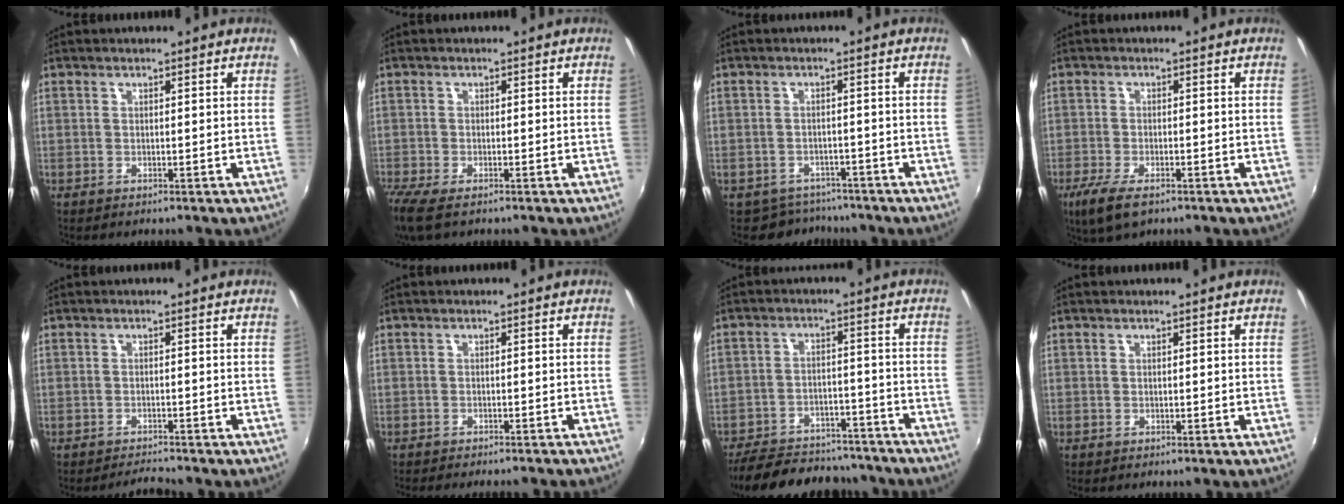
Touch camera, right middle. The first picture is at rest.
{"total": 5.6, "force": [-4.1, 1.3, 3.6], "torque": [-0.086, -0.029, -0.078]}
{"total": 5.7, "force": [-4.8, 2.9, 0.3], "torque": [-0.018, 0.001, -0.072]}
{"total": 6.8, "force": [-4.4, 2.3, 4.7], "torque": [-0.113, -0.027, -0.080]}
{"total": 2.2, "force": [-2.1, -0.1, 0.2], "torque": [-0.012, -0.004, -0.040]}
{"total": 4.6, "force": [-4.1, 0.2, 1.9], "torque": [-0.043, -0.016, -0.064]}
{"total": 20.5, "force": [-17.4, 7.6, 7.8], "torque": [-0.172, 0.015, -0.234]}
{"total": 0.0}